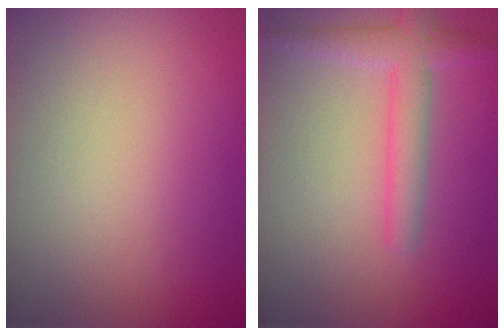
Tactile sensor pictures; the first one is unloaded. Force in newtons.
{"total": 4.0, "press": 3.9, "slide": 0.3}